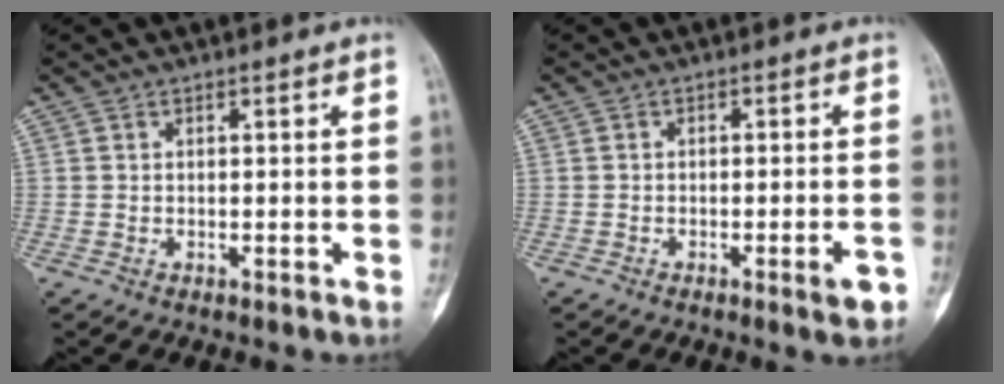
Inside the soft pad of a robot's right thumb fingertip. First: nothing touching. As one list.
[{"total": 3.6, "force": [-1.8, 0.7, 3.0], "torque": [-0.040, 0.007, -0.024]}]